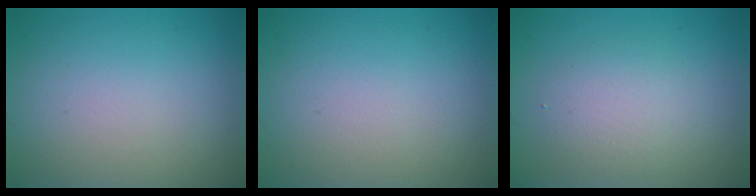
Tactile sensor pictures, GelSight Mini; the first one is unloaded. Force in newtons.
{"total": 0.0}
{"total": 2.7, "press": 2.6, "slide": 0.3}